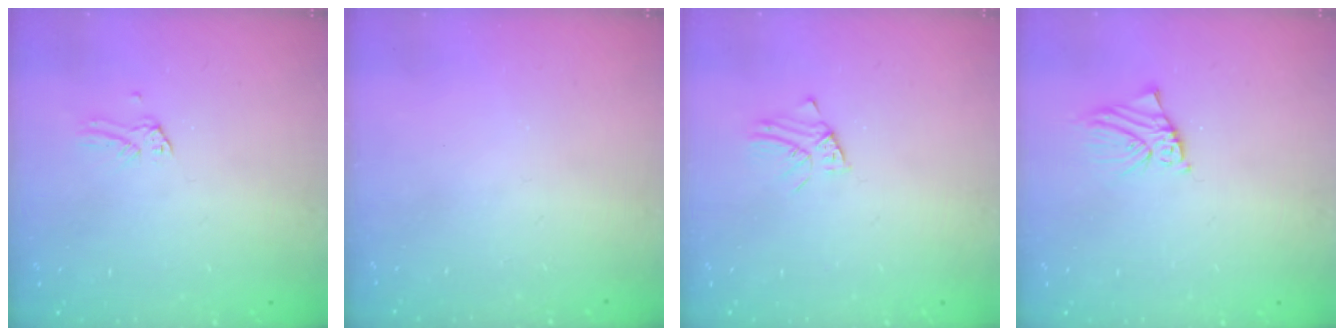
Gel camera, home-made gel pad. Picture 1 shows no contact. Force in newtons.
{"total": 0.0}
{"total": 1.6, "press": 1.6, "slide": 0.1}
{"total": 2.7, "press": 2.7, "slide": 0.4}